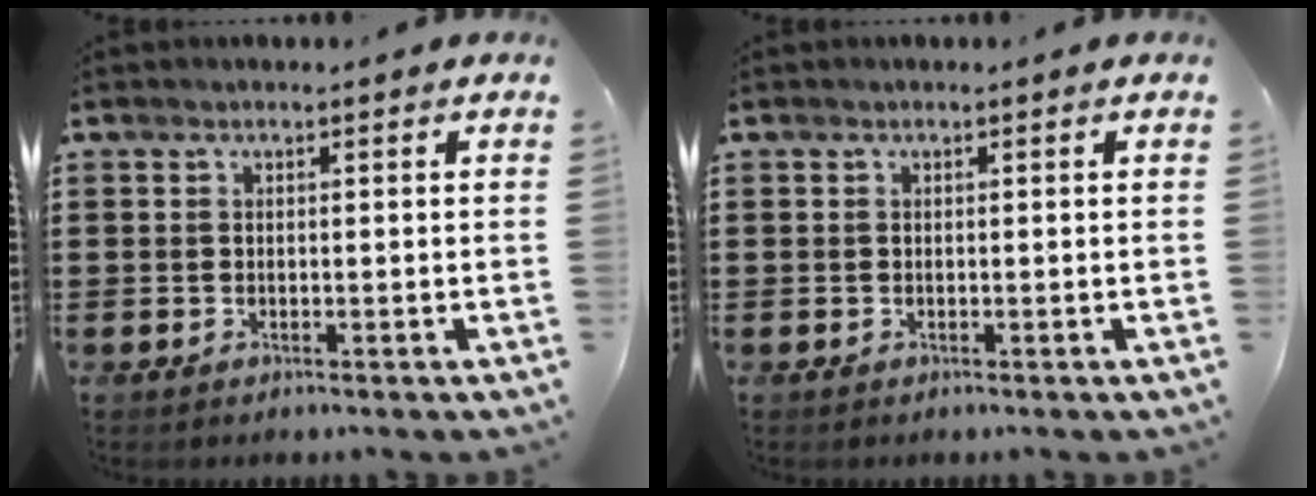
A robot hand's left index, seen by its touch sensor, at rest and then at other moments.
{"total": 0.0}